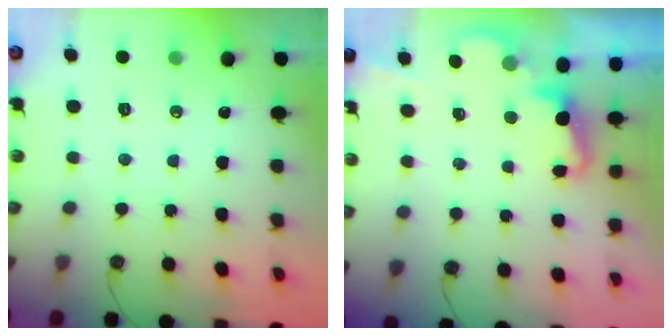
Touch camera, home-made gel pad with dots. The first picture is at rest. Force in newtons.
{"total": 2.3, "press": 2.3, "slide": 0.5}